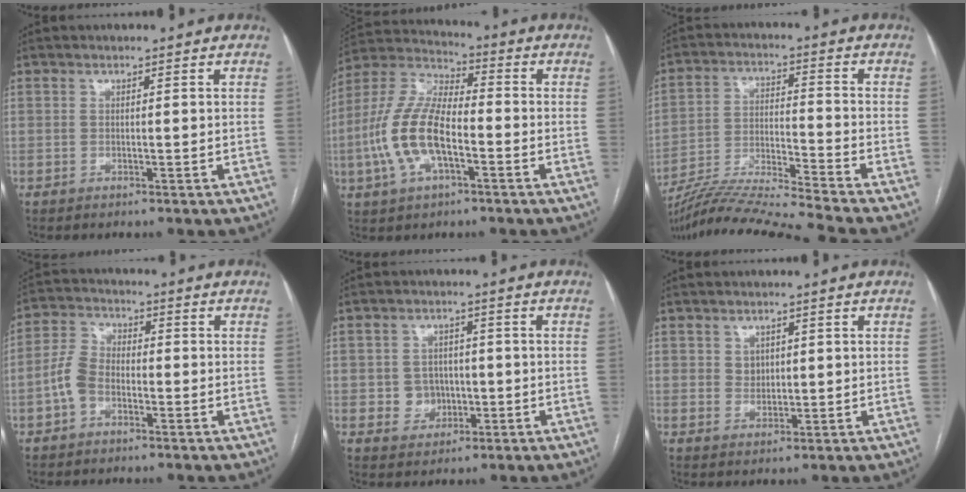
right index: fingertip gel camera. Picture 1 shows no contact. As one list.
[{"total": 13.5, "force": [-3.4, 5.5, 11.9], "torque": [-0.269, 0.011, -0.067]}, {"total": 15.7, "force": [-14.2, -3.3, 5.7], "torque": [-0.094, -0.005, -0.249]}, {"total": 5.3, "force": [-2.0, 3.3, 3.5], "torque": [-0.086, 0.016, -0.045]}, {"total": 4.1, "force": [-0.5, 3.9, 1.3], "torque": [-0.014, 0.010, 0.000]}, {"total": 2.0, "force": [0.8, 1.7, 0.8], "torque": [-0.012, -0.002, 0.016]}]